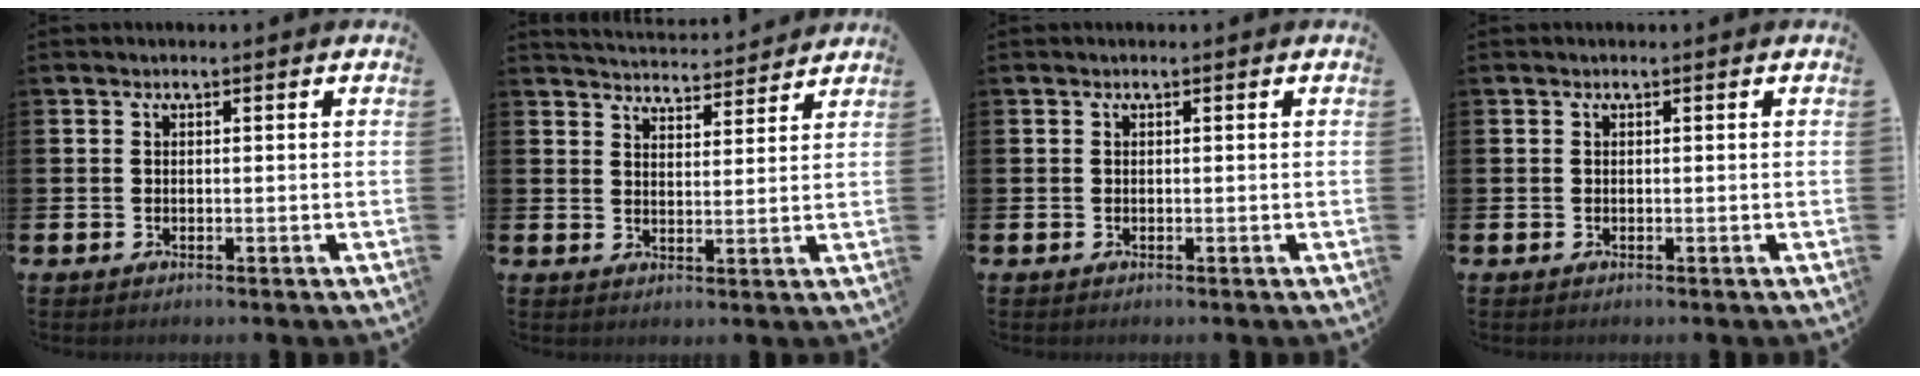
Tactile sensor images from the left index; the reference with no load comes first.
{"total": 4.6, "force": [4.6, 0.4, -0.1], "torque": [-0.010, -0.032, 0.081]}
{"total": 0.0}
{"total": 0.0}